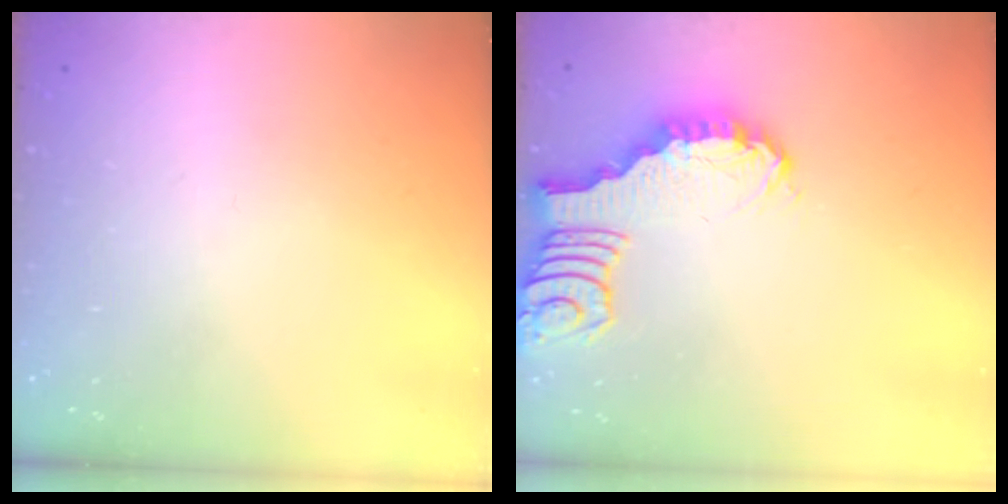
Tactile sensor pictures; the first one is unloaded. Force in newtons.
{"total": 2.5, "press": 2.5, "slide": 0.2}